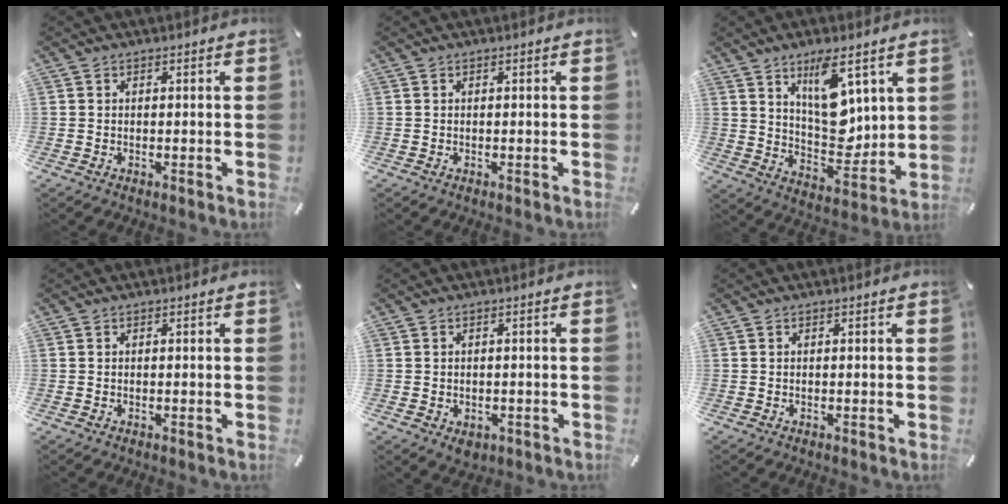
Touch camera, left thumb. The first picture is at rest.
{"total": 0.0}
{"total": 13.0, "force": [6.6, 7.0, 8.8], "torque": [-0.119, -0.039, 0.118]}
{"total": 0.0}
{"total": 2.4, "force": [-0.9, 1.9, 1.1], "torque": [-0.008, 0.002, -0.017]}
{"total": 0.0}